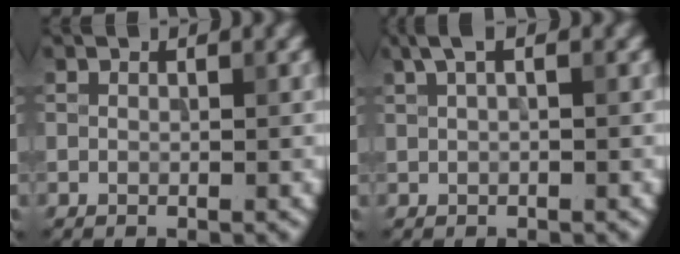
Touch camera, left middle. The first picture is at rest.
{"total": 1.8, "force": [0.9, 0.5, 1.4], "torque": [-0.026, 0.006, 0.016]}